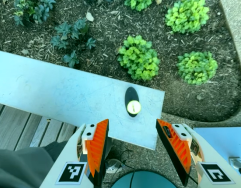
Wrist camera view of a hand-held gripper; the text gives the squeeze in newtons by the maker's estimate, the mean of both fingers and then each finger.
{"total": 0.0}